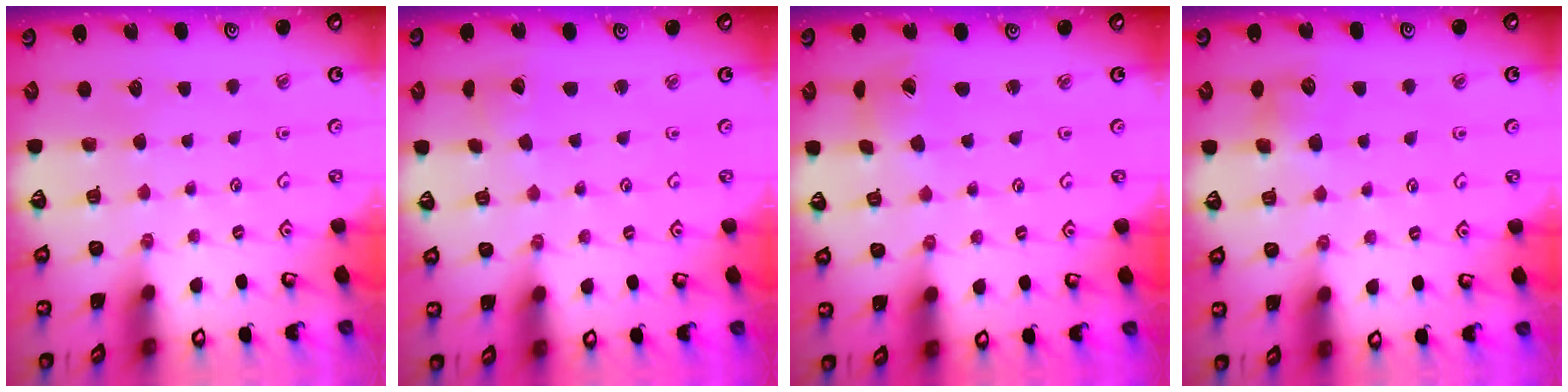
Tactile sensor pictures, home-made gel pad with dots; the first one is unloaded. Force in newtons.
{"total": 1.4, "press": 1.3, "slide": 0.2}
{"total": 1.4, "press": 1.4, "slide": 0.2}
{"total": 6.1, "press": 6.1, "slide": 0.7}